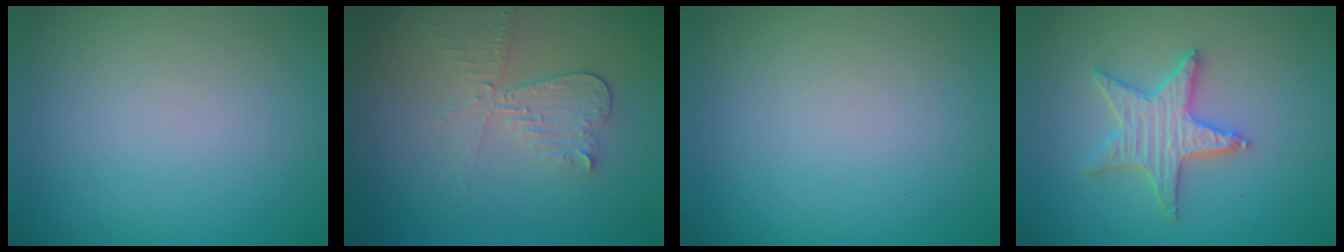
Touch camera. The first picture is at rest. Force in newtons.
{"total": 3.0, "press": 2.6, "slide": 1.5}
{"total": 0.0}
{"total": 3.5, "press": 3.4, "slide": 0.8}